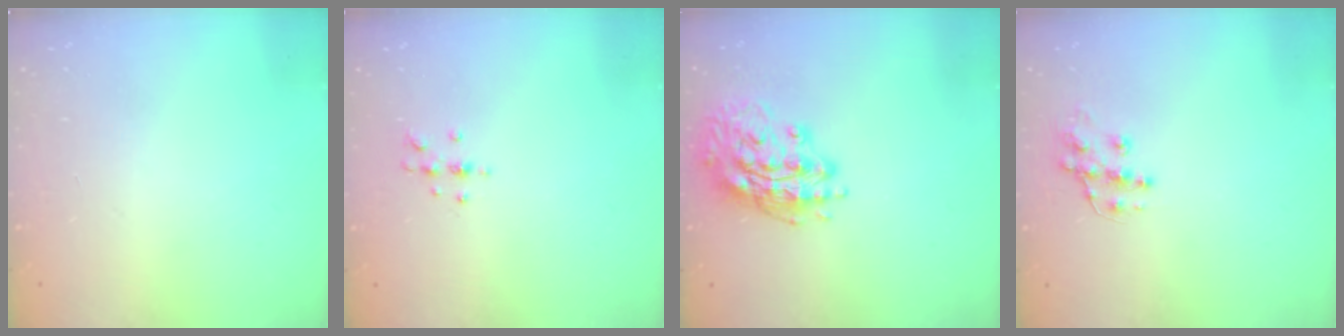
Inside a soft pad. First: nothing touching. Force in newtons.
{"total": 5.2, "press": 5.2, "slide": 0.6}
{"total": 16.3, "press": 16.1, "slide": 2.8}
{"total": 10.2, "press": 10.2, "slide": 0.8}